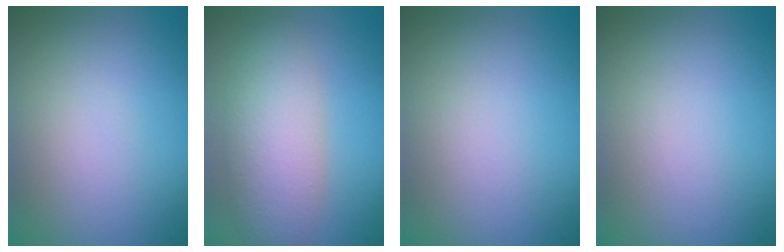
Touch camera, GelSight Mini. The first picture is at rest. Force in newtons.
{"total": 5.1, "press": 5.1, "slide": 0.4}
{"total": 0.0}
{"total": 0.0}